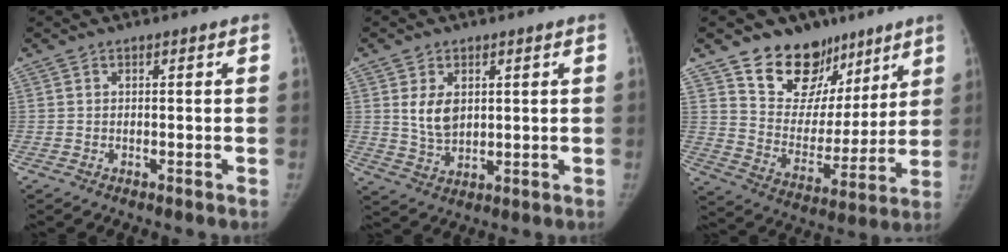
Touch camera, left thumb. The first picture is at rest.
{"total": 6.2, "force": [1.8, 4.2, 4.2], "torque": [-0.057, -0.017, 0.043]}
{"total": 18.3, "force": [12.2, 12.0, 6.5], "torque": [-0.038, -0.066, 0.207]}